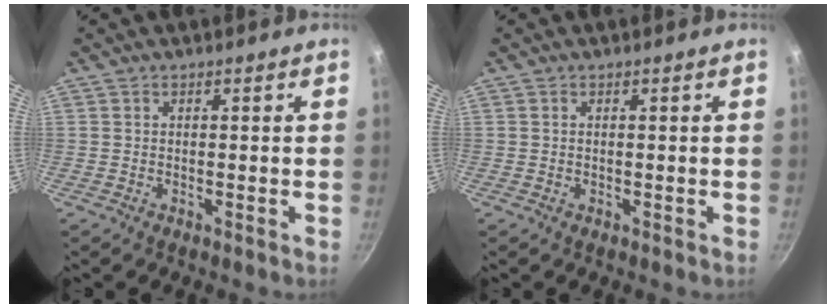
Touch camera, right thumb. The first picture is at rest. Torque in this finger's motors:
{"motor_torque": [-0.19, 0.75, -0.12, 0.08, 0.02]}